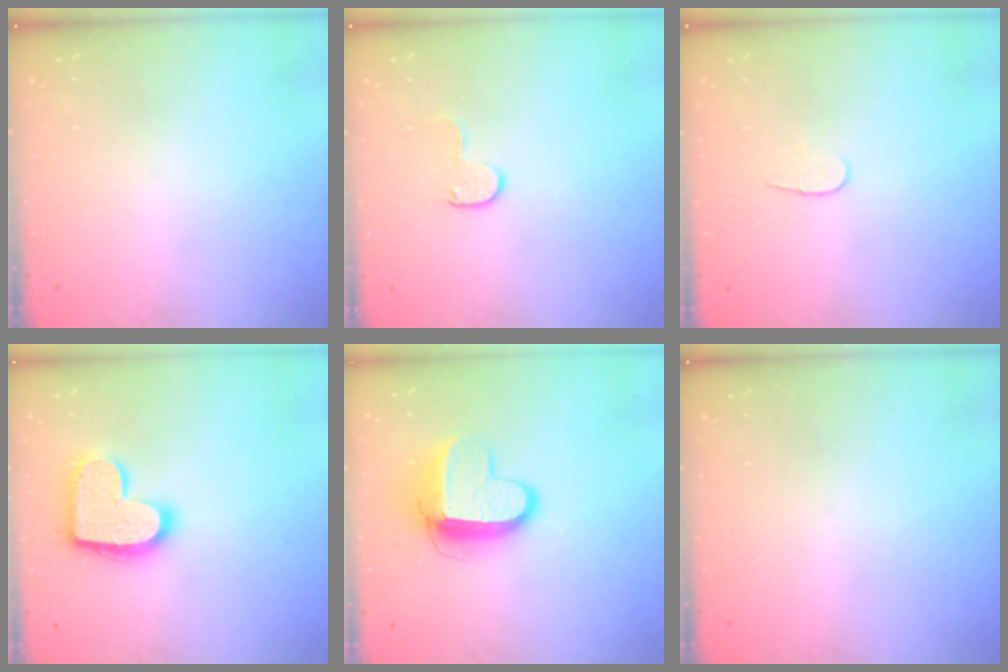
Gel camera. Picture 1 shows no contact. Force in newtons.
{"total": 4.5, "press": 4.5, "slide": 0.5}
{"total": 4.8, "press": 4.8, "slide": 0.5}
{"total": 15.3, "press": 15.3, "slide": 1.1}
{"total": 11.1, "press": 11.0, "slide": 1.0}
{"total": 0.0}